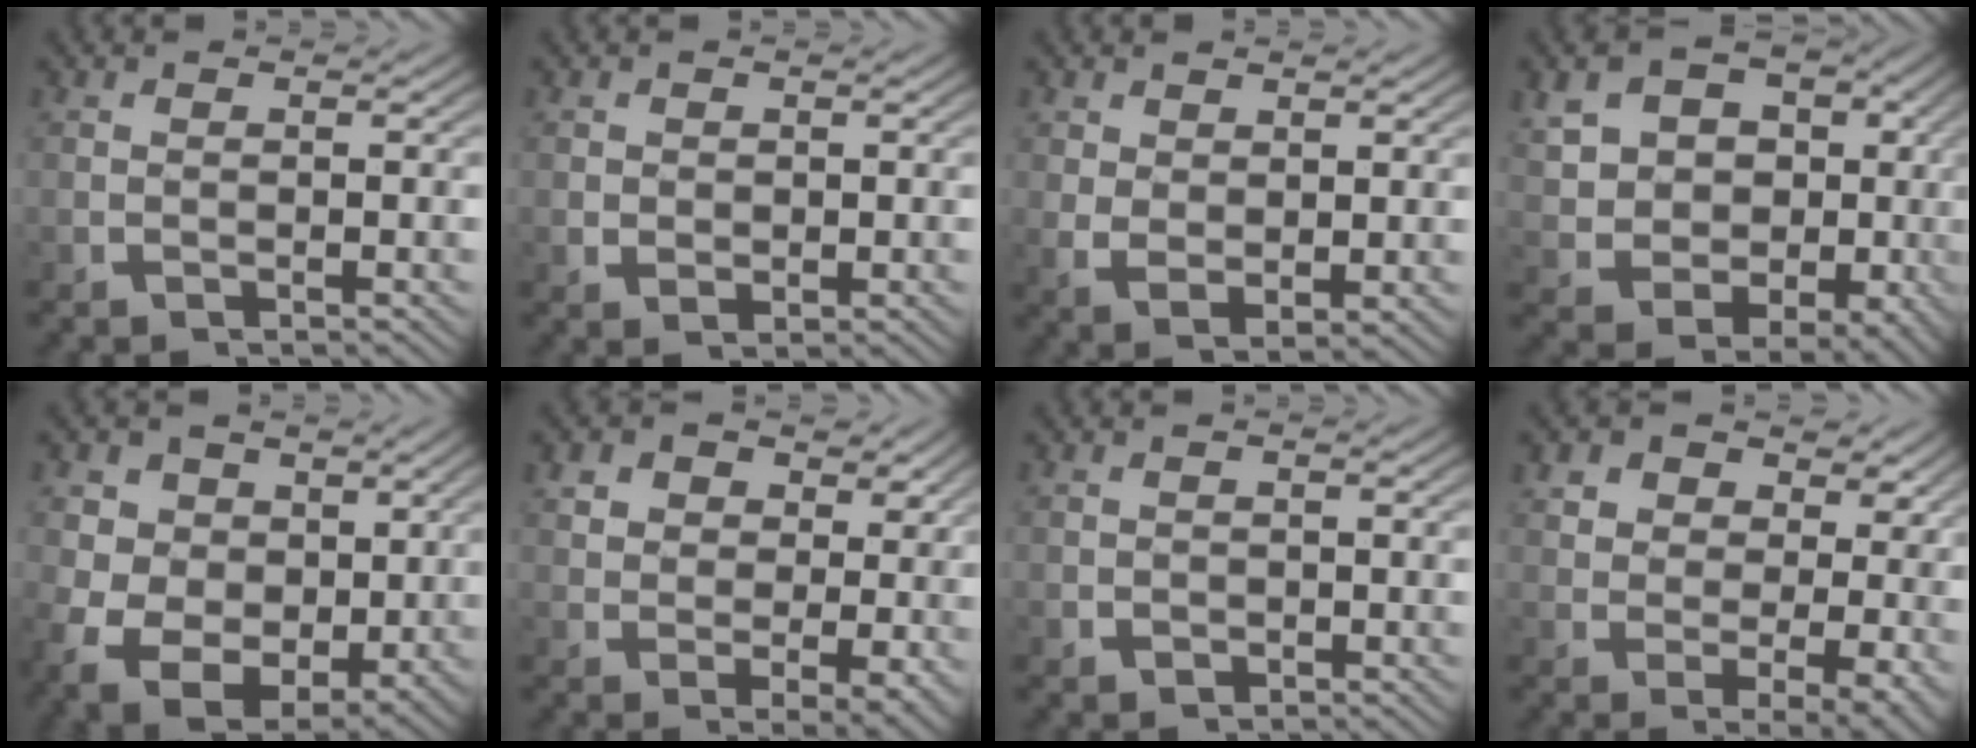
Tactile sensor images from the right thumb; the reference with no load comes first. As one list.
[{"total": 1.4, "force": [0.3, 1.1, 0.8], "torque": [-0.018, -0.011, 0.014]}, {"total": 2.7, "force": [1.0, 1.7, 1.9], "torque": [-0.042, -0.016, 0.034]}, {"total": 14.2, "force": [1.6, 11.4, 8.4], "torque": [-0.180, -0.044, 0.032]}, {"total": 10.9, "force": [-1.3, 8.6, 6.5], "torque": [-0.157, -0.074, 0.006]}, {"total": 5.9, "force": [1.6, 4.2, 3.8], "torque": [-0.067, -0.030, 0.041]}, {"total": 1.3, "force": [-0.1, 1.2, 0.6], "torque": [-0.010, -0.008, 0.002]}, {"total": 7.1, "force": [1.8, 4.7, 5.0], "torque": [-0.081, -0.032, 0.044]}]